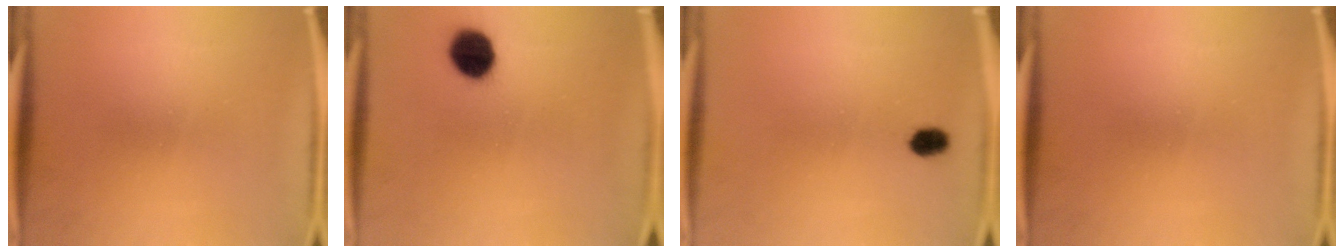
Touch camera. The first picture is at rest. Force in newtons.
{"total": 8.6}
{"total": 2.7}
{"total": 0.0}